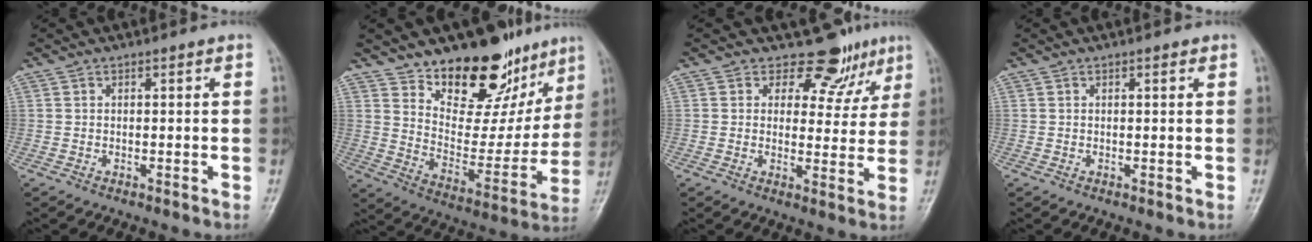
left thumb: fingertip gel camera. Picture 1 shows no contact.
{"total": 21.3, "force": [15.0, 10.8, 10.5], "torque": [-0.092, -0.097, 0.234]}
{"total": 7.4, "force": [5.6, 4.7, 1.4], "torque": [0.020, -0.037, 0.063]}
{"total": 0.7, "force": [0.4, 0.2, 0.5], "torque": [-0.008, -0.001, 0.005]}